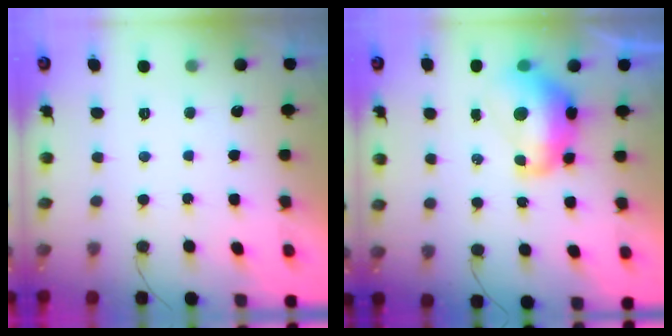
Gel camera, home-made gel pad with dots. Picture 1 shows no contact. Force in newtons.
{"total": 12.5, "press": 12.5, "slide": 1.2}